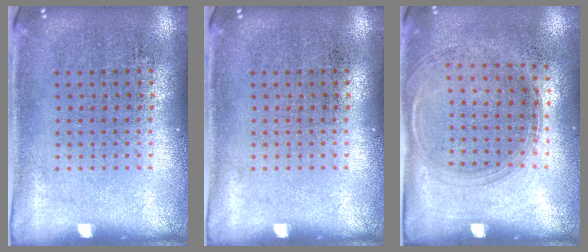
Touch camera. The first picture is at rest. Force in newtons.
{"total": 0.0}
{"total": 1.4, "press": 1.2, "slide": 0.6}